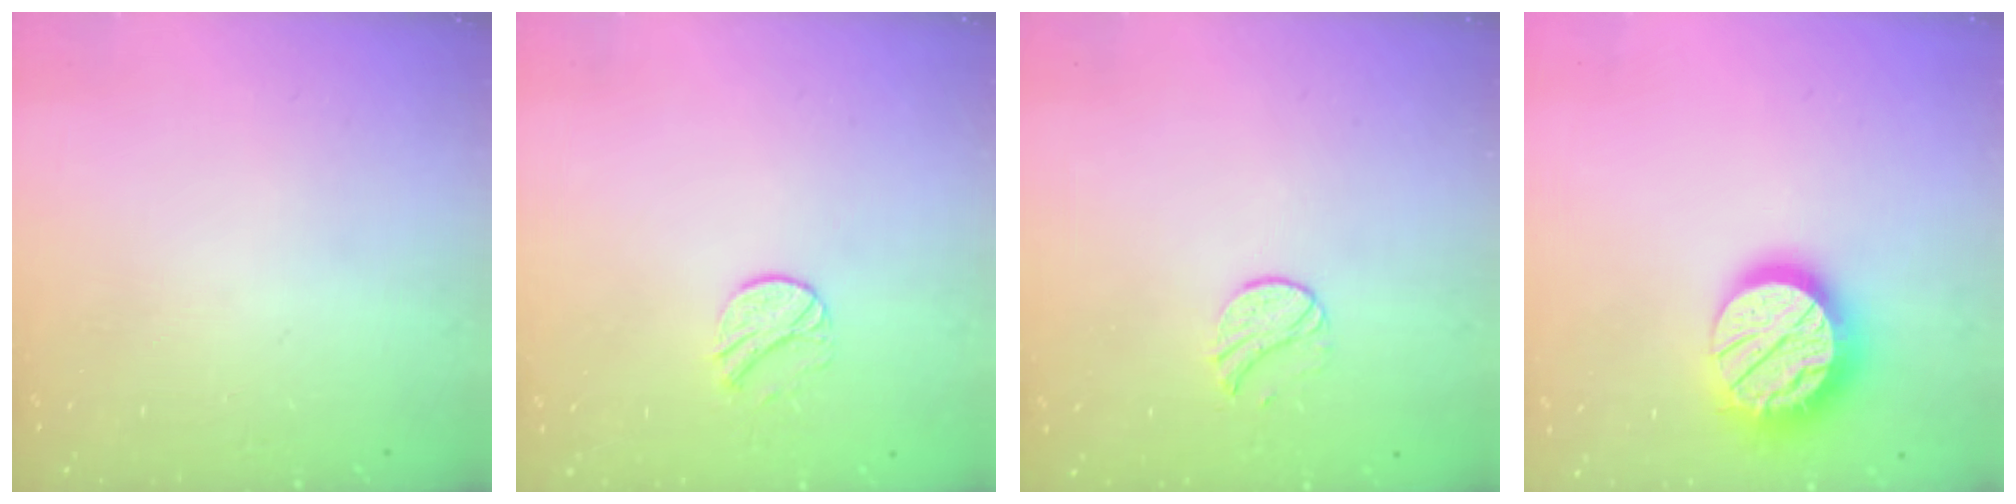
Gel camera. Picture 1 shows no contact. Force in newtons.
{"total": 8.0, "press": 8.0, "slide": 0.7}
{"total": 6.4, "press": 6.4, "slide": 0.6}
{"total": 17.7, "press": 17.7, "slide": 1.1}